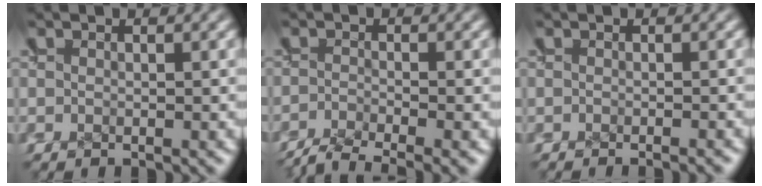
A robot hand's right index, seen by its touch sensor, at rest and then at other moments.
{"total": 6.2, "force": [-4.7, 2.8, 2.8], "torque": [-0.023, -0.015, -0.070]}
{"total": 0.8, "force": [-0.7, 0.3, 0.3], "torque": [0.004, 0.002, -0.013]}